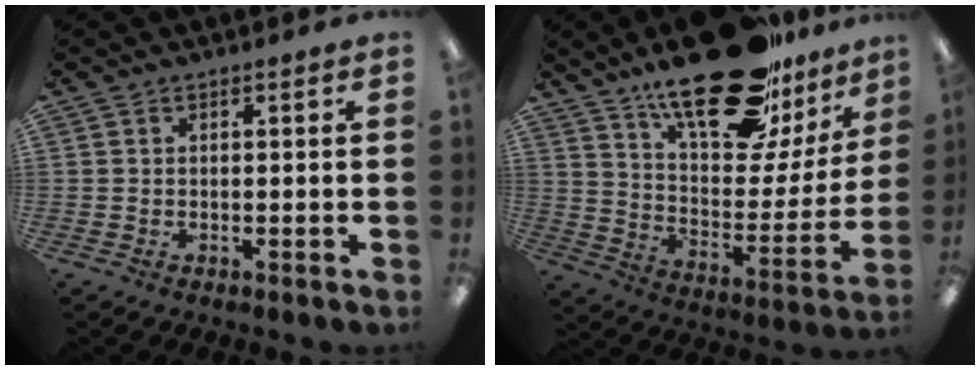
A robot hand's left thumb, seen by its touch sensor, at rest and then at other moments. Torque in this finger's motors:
{"motor_torque": [2.20, 1.37, 1.63, -1.14, 0.40]}